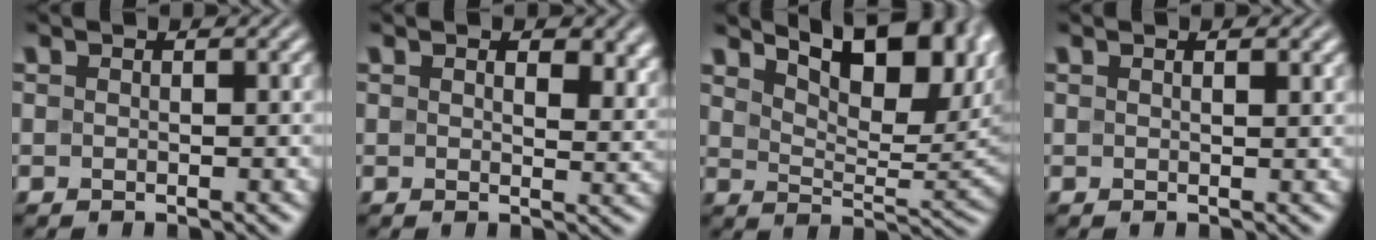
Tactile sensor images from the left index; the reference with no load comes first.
{"total": 4.1, "force": [2.0, 2.2, 2.8], "torque": [-0.039, -0.006, 0.027]}
{"total": 11.3, "force": [5.9, 4.5, 8.6], "torque": [-0.109, 0.015, 0.084]}
{"total": 1.1, "force": [0.7, 0.2, 0.8], "torque": [-0.013, 0.001, 0.012]}